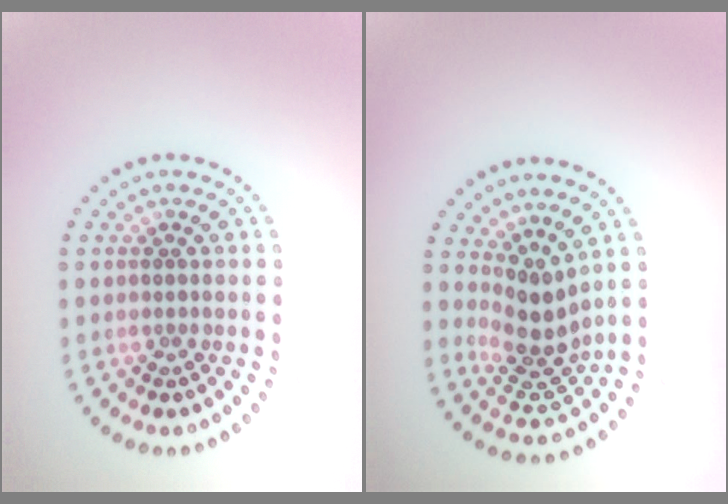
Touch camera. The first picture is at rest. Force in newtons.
{"total": 3.6, "press": 2.8, "slide": 2.3}